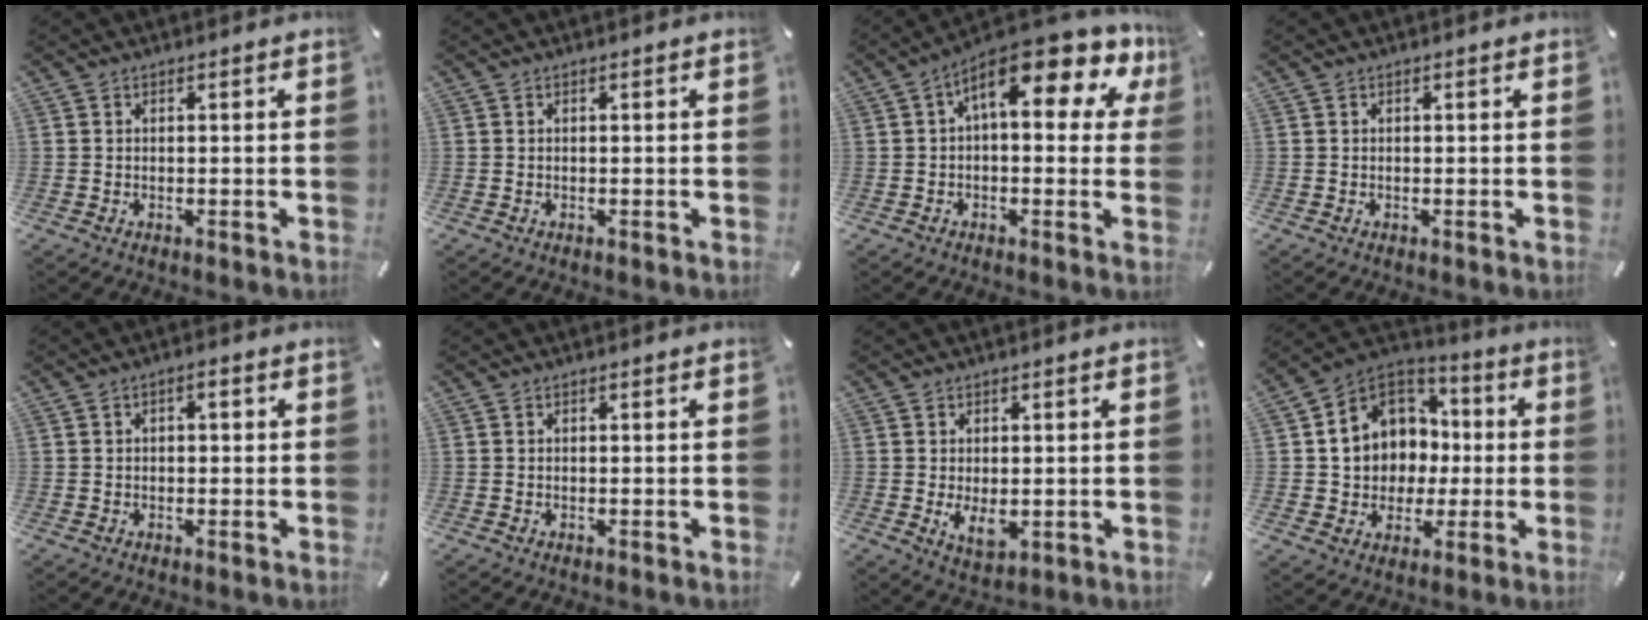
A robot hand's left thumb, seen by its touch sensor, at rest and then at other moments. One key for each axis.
{"total": 0.0}
{"total": 14.8, "fx": 7.0, "fy": 5.6, "fz": 11.7, "tx": -0.179, "ty": -0.048, "tz": 0.115}
{"total": 0.0}
{"total": 1.8, "fx": 0.1, "fy": 1.2, "fz": 1.3, "tx": -0.028, "ty": 0.009, "tz": -0.001}
{"total": 0.0}
{"total": 5.0, "fx": -0.4, "fy": 3.1, "fz": 3.9, "tx": -0.072, "ty": -0.009, "tz": -0.011}
{"total": 11.5, "fx": 0.2, "fy": 11.1, "fz": 3.1, "tx": -0.074, "ty": -0.007, "tz": 0.014}